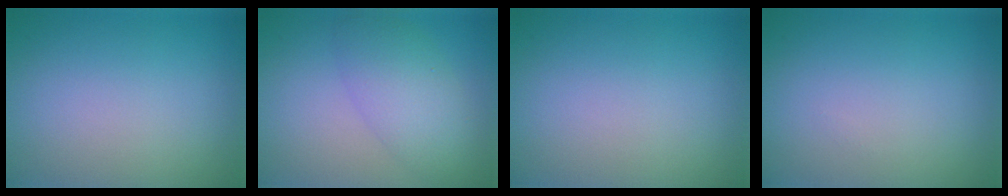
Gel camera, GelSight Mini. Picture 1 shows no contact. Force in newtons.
{"total": 4.7, "press": 4.7, "slide": 0.1}
{"total": 0.0}
{"total": 0.0}